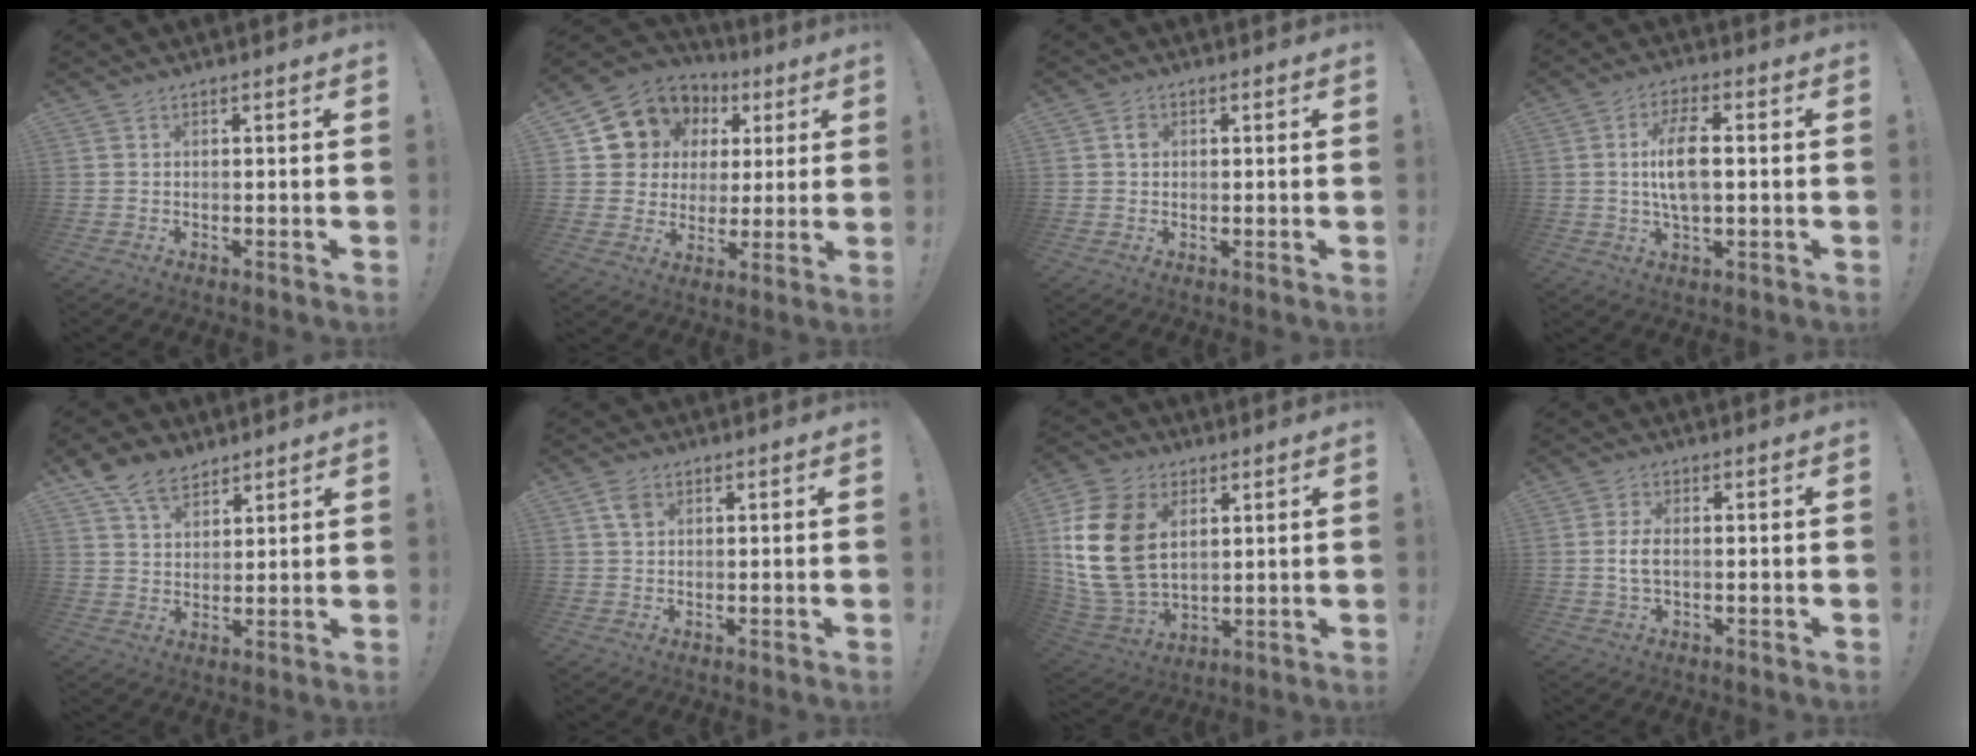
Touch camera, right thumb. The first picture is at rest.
{"total": 11.3, "force": [5.4, 9.6, 2.4], "torque": [-0.043, -0.036, 0.115]}
{"total": 2.0, "force": [0.2, 1.8, 0.9], "torque": [-0.006, 0.001, 0.000]}
{"total": 9.9, "force": [0.5, 4.3, 8.9], "torque": [-0.153, -0.004, 0.004]}
{"total": 9.2, "force": [6.5, 5.1, 3.9], "torque": [-0.070, -0.029, 0.127]}
{"total": 3.4, "force": [1.5, 2.1, 2.2], "torque": [-0.033, -0.002, 0.026]}
{"total": 20.4, "force": [4.7, 14.6, 13.4], "torque": [-0.267, -0.014, 0.091]}
{"total": 3.8, "force": [-0.1, 1.7, 3.4], "torque": [-0.072, 0.001, -0.005]}